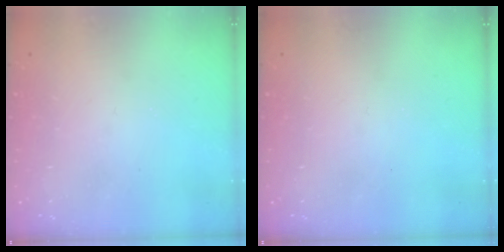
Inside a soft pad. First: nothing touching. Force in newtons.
{"total": 0.0}